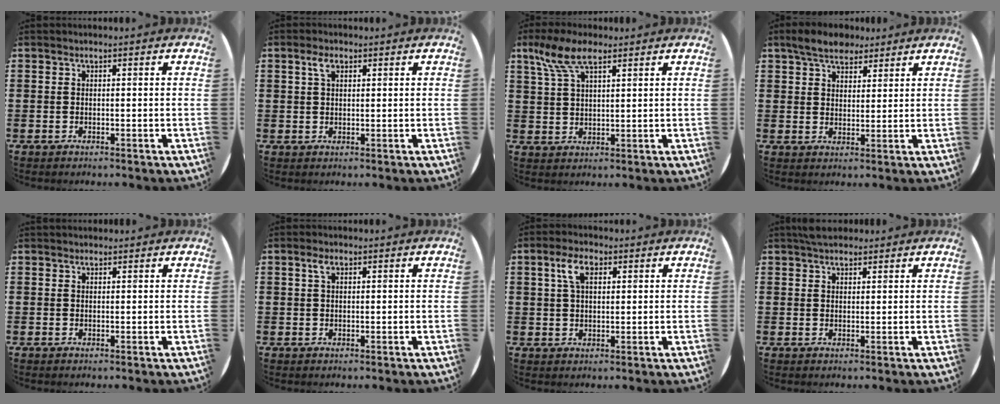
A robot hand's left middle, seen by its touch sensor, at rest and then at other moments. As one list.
[{"total": 2.4, "force": [1.3, 1.2, 1.6], "torque": [-0.027, 0.003, 0.022]}, {"total": 6.6, "force": [4.0, 2.6, 4.5], "torque": [-0.099, 0.004, 0.073]}, {"total": 4.9, "force": [4.2, 2.1, 1.4], "torque": [-0.032, -0.004, 0.077]}, {"total": 0.7, "force": [0.7, 0.2, 0.0], "torque": [0.000, 0.002, 0.014]}, {"total": 1.7, "force": [0.9, 0.8, 1.2], "torque": [-0.020, 0.002, 0.013]}, {"total": 4.3, "force": [2.3, 2.1, 3.0], "torque": [-0.061, 0.007, 0.038]}, {"total": 2.6, "force": [2.4, 0.8, 0.5], "torque": [-0.007, -0.002, 0.044]}]